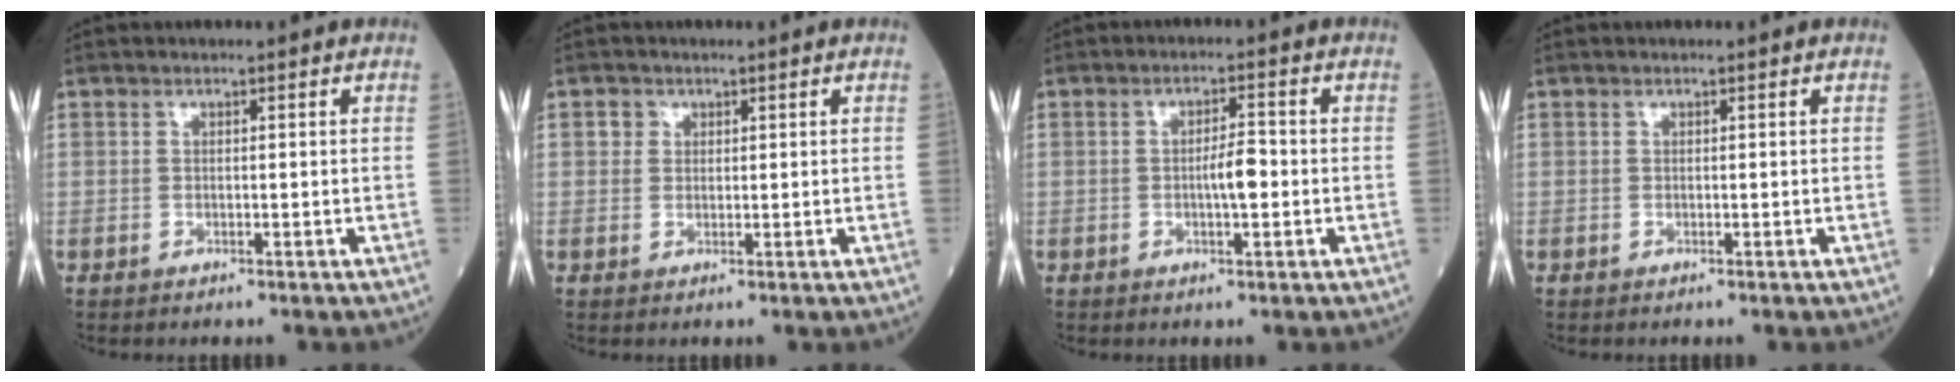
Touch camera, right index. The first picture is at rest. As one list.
[{"total": 1.6, "force": [0.6, 1.4, 0.3], "torque": [0.001, 0.002, 0.005]}, {"total": 3.6, "force": [-0.6, 0.6, 3.5], "torque": [-0.059, 0.002, -0.010]}, {"total": 0.0}]